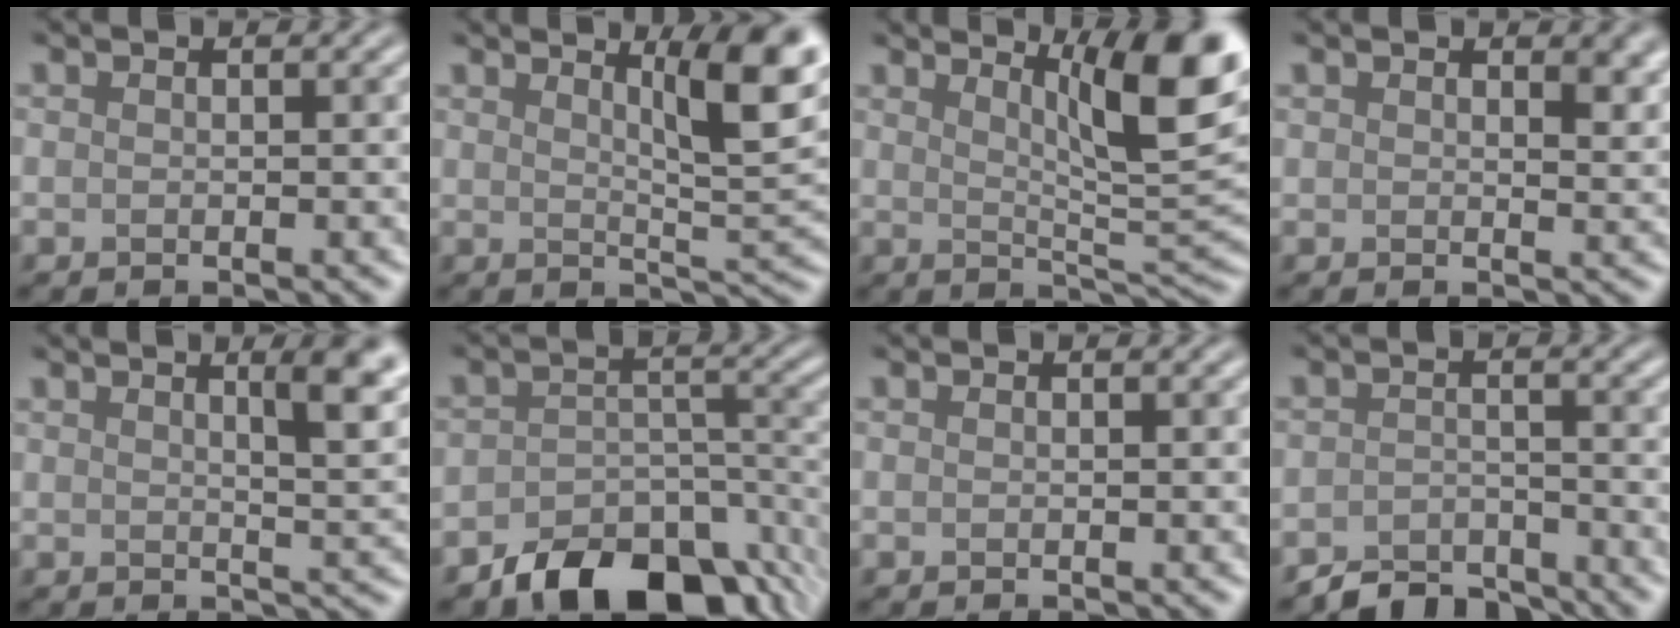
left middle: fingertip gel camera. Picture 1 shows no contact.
{"total": 7.9, "force": [3.8, 1.3, 6.8], "torque": [-0.076, 0.014, 0.059]}
{"total": 9.1, "force": [4.2, 1.5, 8.0], "torque": [-0.101, 0.020, 0.072]}
{"total": 3.6, "force": [2.2, 1.5, 2.5], "torque": [-0.021, 0.014, 0.036]}
{"total": 5.3, "force": [2.6, 1.4, 4.4], "torque": [-0.031, 0.027, 0.028]}
{"total": 9.4, "force": [-6.9, 4.3, 4.6], "torque": [-0.062, -0.013, -0.107]}
{"total": 0.0}
{"total": 4.1, "force": [-4.0, 0.6, 0.4], "torque": [-0.008, 0.004, -0.067]}